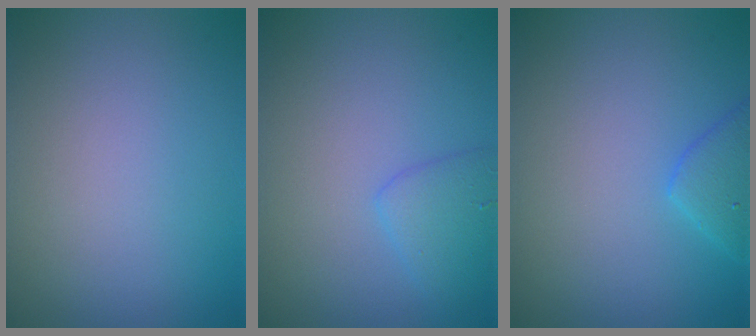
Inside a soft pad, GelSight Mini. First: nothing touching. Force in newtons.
{"total": 2.2, "press": 2.2, "slide": 0.1}
{"total": 2.3, "press": 2.3, "slide": 0.2}